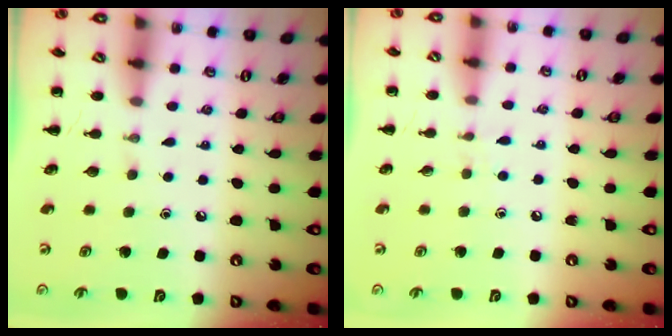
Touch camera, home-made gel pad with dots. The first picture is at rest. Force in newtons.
{"total": 4.0, "press": 3.6, "slide": 1.7}